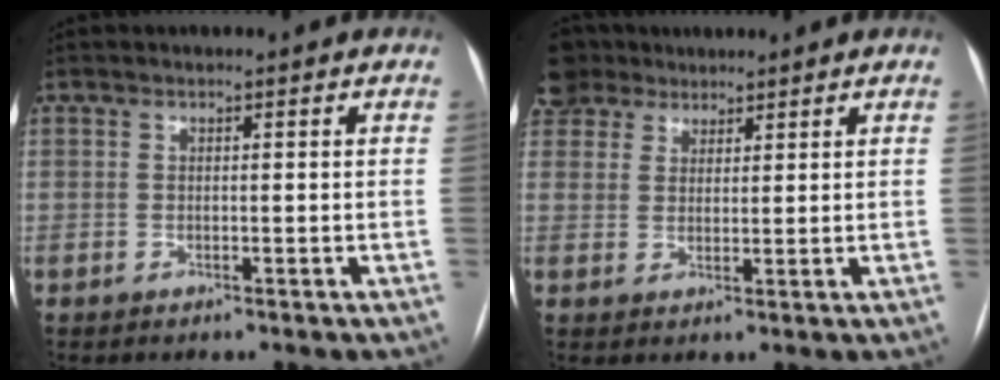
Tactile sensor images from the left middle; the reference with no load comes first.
{"total": 4.5, "force": [3.9, 2.3, -0.2], "torque": [0.004, 0.011, 0.082]}